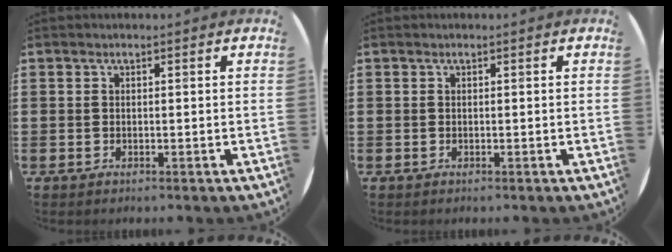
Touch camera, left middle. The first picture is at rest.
{"total": 0.0}